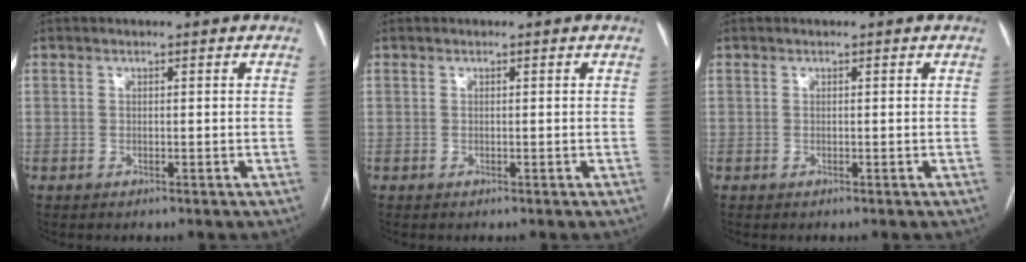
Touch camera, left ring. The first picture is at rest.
{"total": 0.0}
{"total": 0.0}